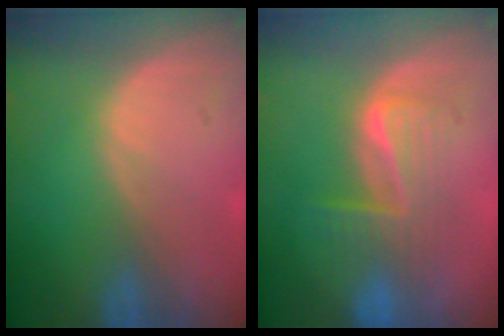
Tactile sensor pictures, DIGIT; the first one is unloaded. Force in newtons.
{"total": 6.4, "press": 6.2, "slide": 1.5}